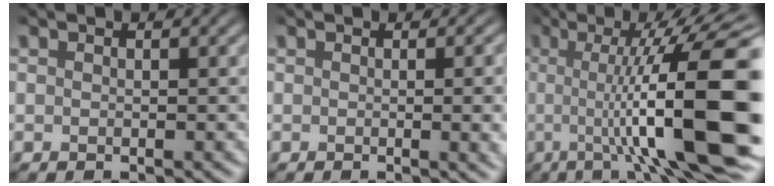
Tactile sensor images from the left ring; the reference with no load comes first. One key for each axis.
{"total": 5.7, "fx": -0.1, "fy": 2.4, "fz": 5.2, "tx": -0.032, "ty": 0.000, "tz": 0.000}
{"total": 15.0, "fx": -0.7, "fy": 3.2, "fz": 14.7, "tx": -0.183, "ty": 0.016, "tz": -0.016}